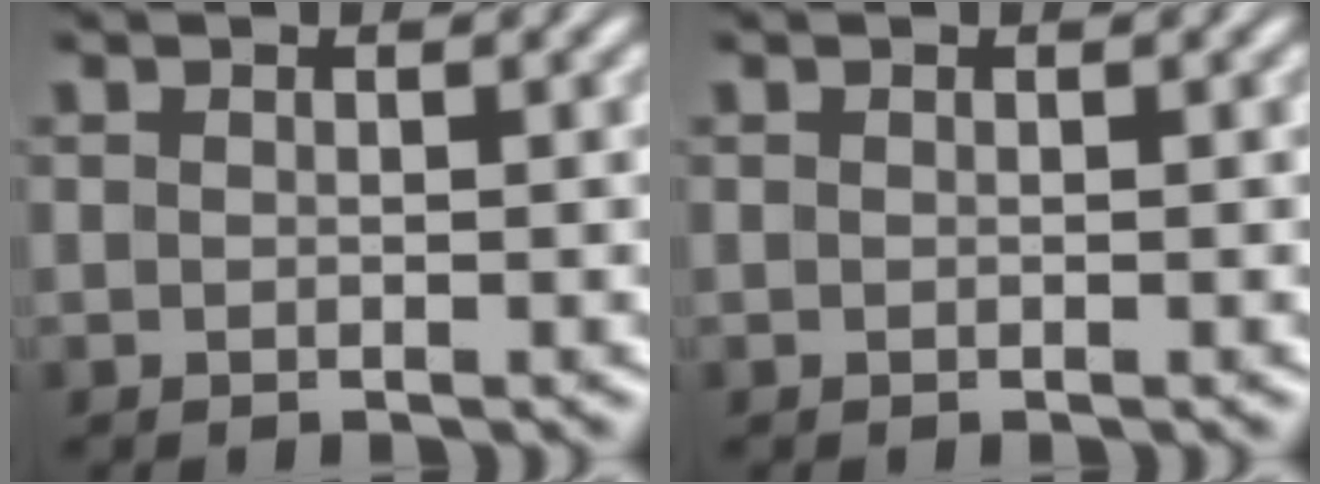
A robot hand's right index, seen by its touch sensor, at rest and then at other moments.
{"total": 0.0}